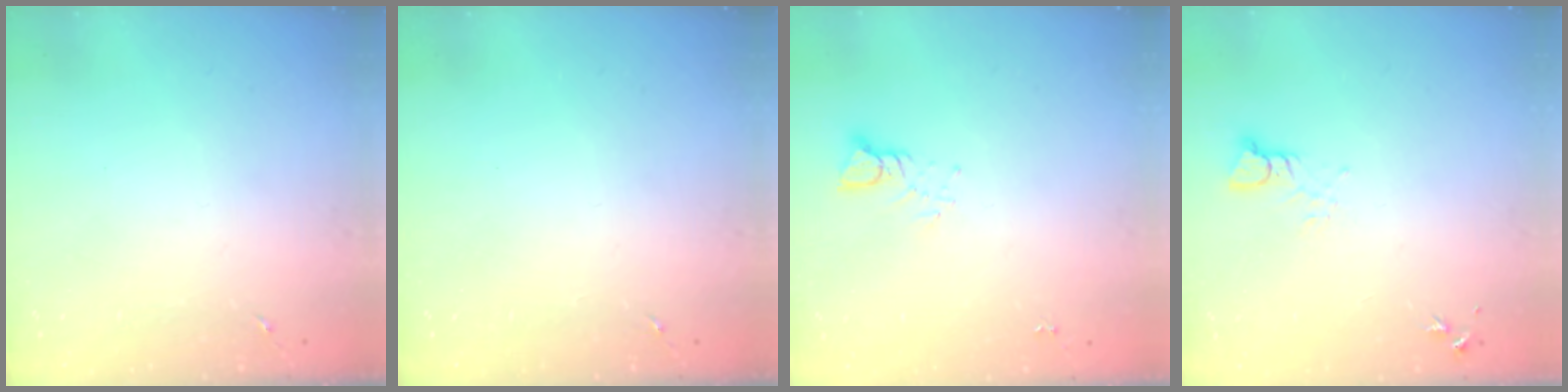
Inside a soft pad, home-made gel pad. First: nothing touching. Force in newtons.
{"total": 0.0}
{"total": 3.9, "press": 3.8, "slide": 0.3}
{"total": 3.1, "press": 3.1, "slide": 0.4}